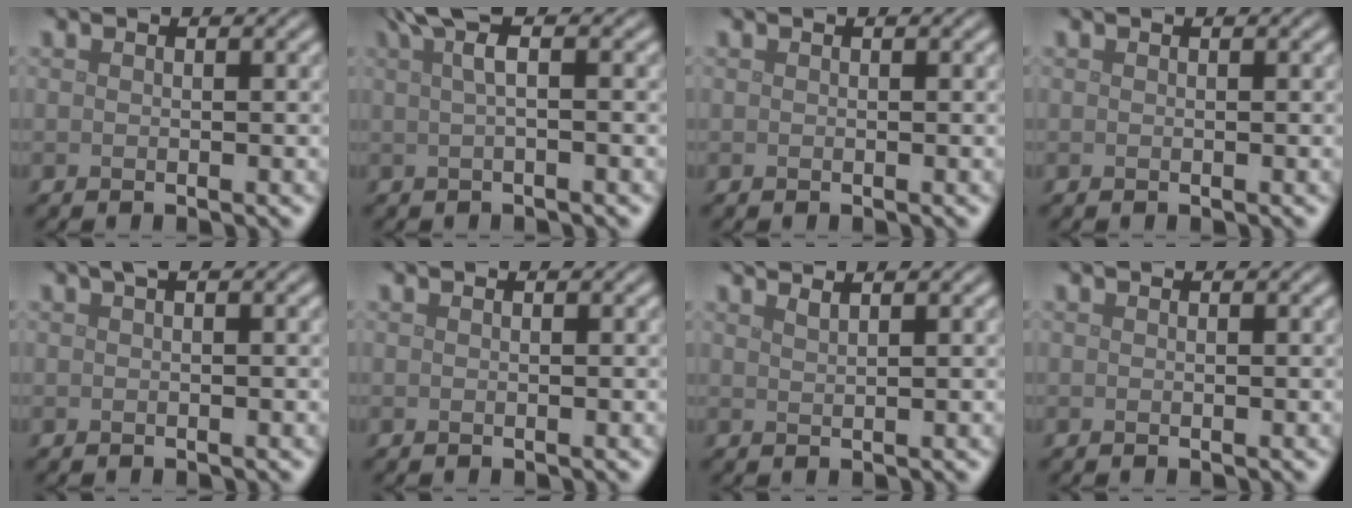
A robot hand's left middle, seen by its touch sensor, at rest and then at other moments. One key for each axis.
{"total": 3.6, "fx": 1.4, "fy": 1.1, "fz": 3.1, "tx": -0.045, "ty": 0.007, "tz": 0.014}
{"total": 0.0}
{"total": 0.0}
{"total": 0.7, "fx": 0.3, "fy": 0.1, "fz": 0.6, "tx": -0.009, "ty": 0.007, "tz": 0.006}
{"total": 0.0}
{"total": 2.2, "fx": 1.7, "fy": 0.7, "fz": 1.1, "tx": 0.001, "ty": 0.003, "tz": 0.011}
{"total": 0.0}